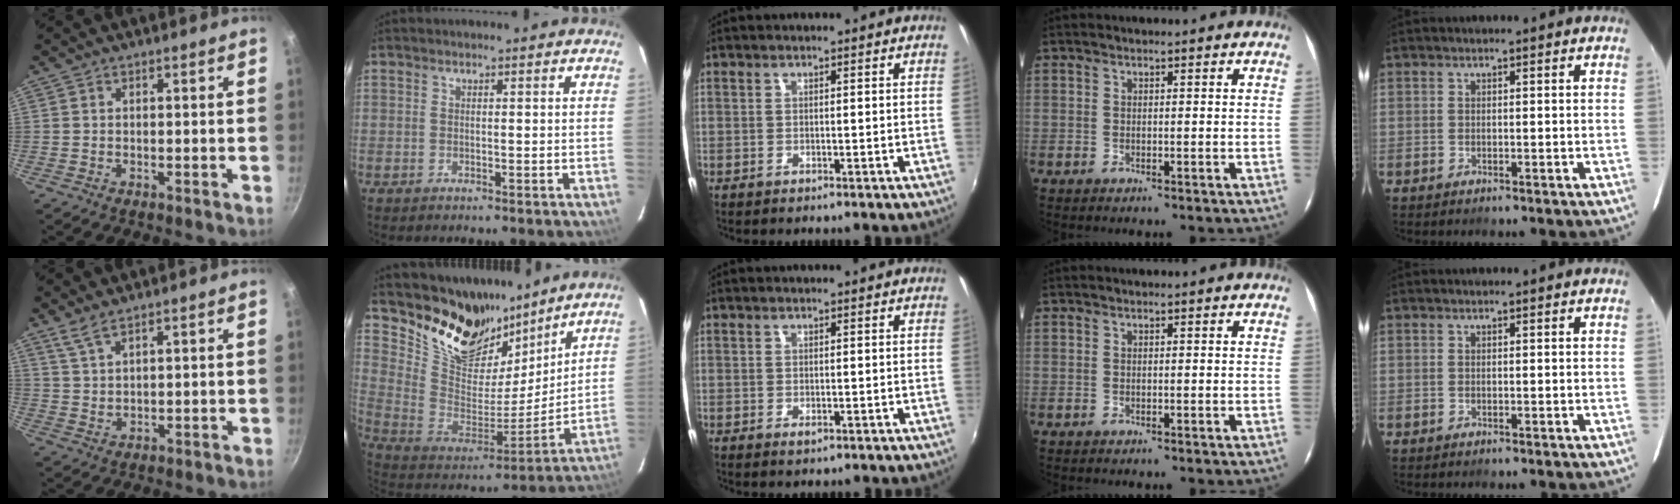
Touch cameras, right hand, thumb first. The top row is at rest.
{"thumb": {"total": 3.6, "force": [2.7, 0.9, 2.2], "torque": [-0.042, -0.015, 0.060]}, "index": {"total": 20.6, "force": [16.0, 10.1, 8.0], "torque": [-0.193, -0.012, 0.294]}, "middle": {"total": 0.9, "force": [-0.4, 0.5, 0.6], "torque": [-0.010, -0.003, -0.005]}}